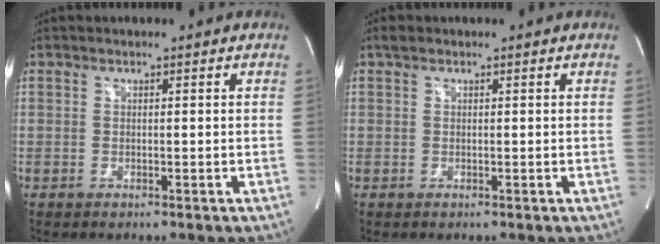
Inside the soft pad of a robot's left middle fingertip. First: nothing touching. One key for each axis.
{"total": 0.7, "fx": 0.5, "fy": 0.4, "fz": 0.3, "tx": -0.005, "ty": 0.008, "tz": 0.007}